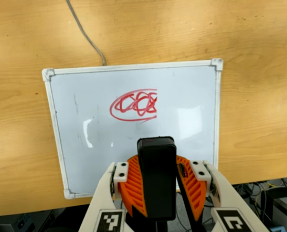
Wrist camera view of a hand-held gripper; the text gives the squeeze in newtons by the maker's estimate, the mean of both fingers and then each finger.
{"total": 9.3, "left": 9.6, "right": 9.0}